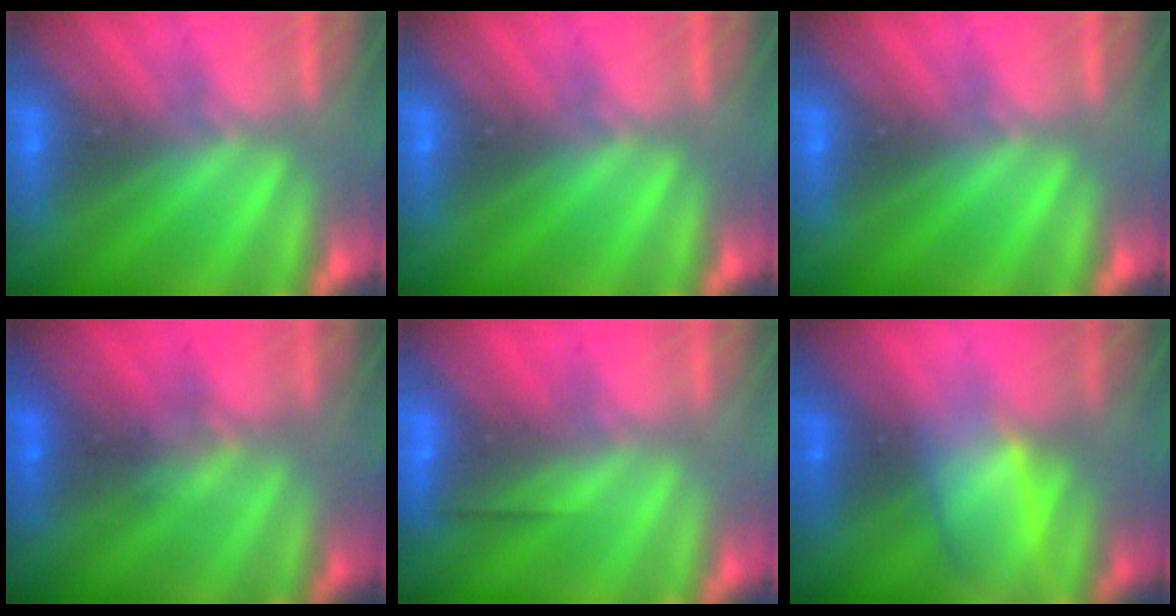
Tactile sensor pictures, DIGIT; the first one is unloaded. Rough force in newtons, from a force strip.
{"total": 0.0}
{"total": 0.0}
{"total": 1.2}
{"total": 2.6}
{"total": 2.9}